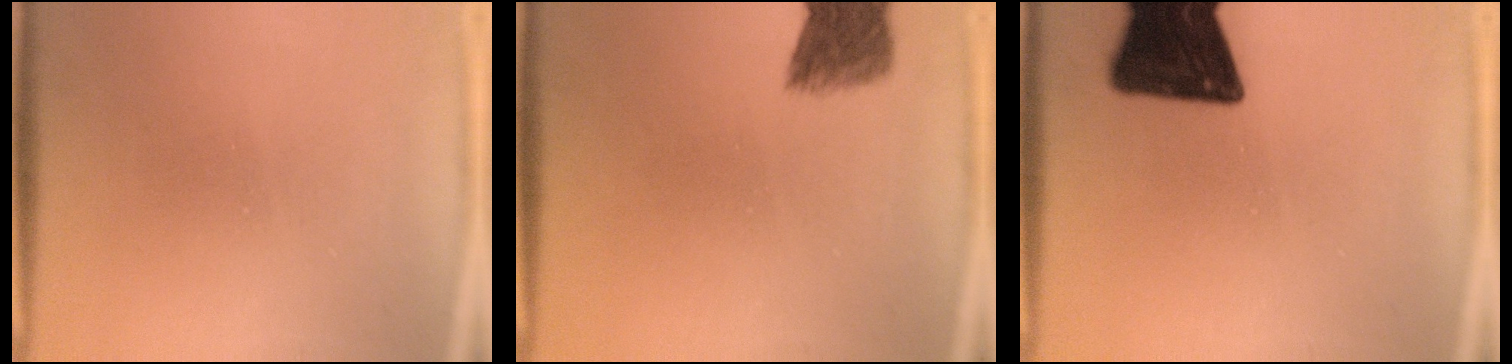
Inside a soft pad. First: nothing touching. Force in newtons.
{"total": 5.2}
{"total": 17.7}